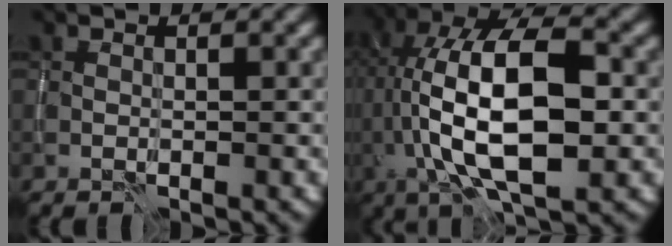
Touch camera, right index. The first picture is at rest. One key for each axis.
{"total": 13.0, "fx": -0.7, "fy": 5.3, "fz": 11.9, "tx": -0.210, "ty": 0.024, "tz": -0.022}